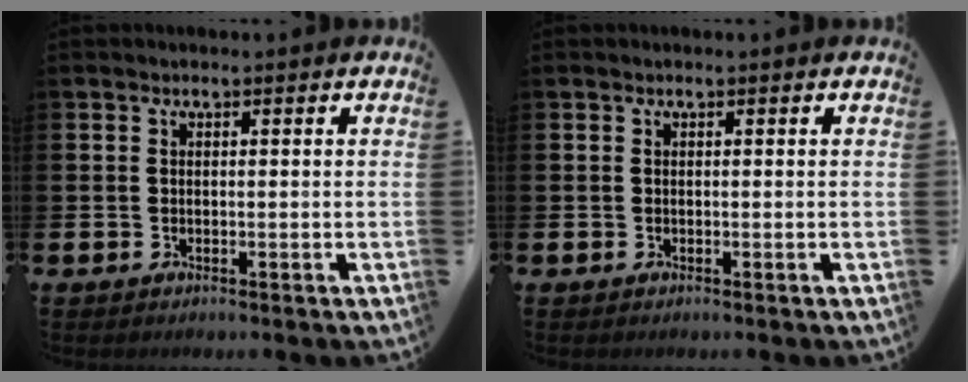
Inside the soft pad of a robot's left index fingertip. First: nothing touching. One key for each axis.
{"total": 0.0}